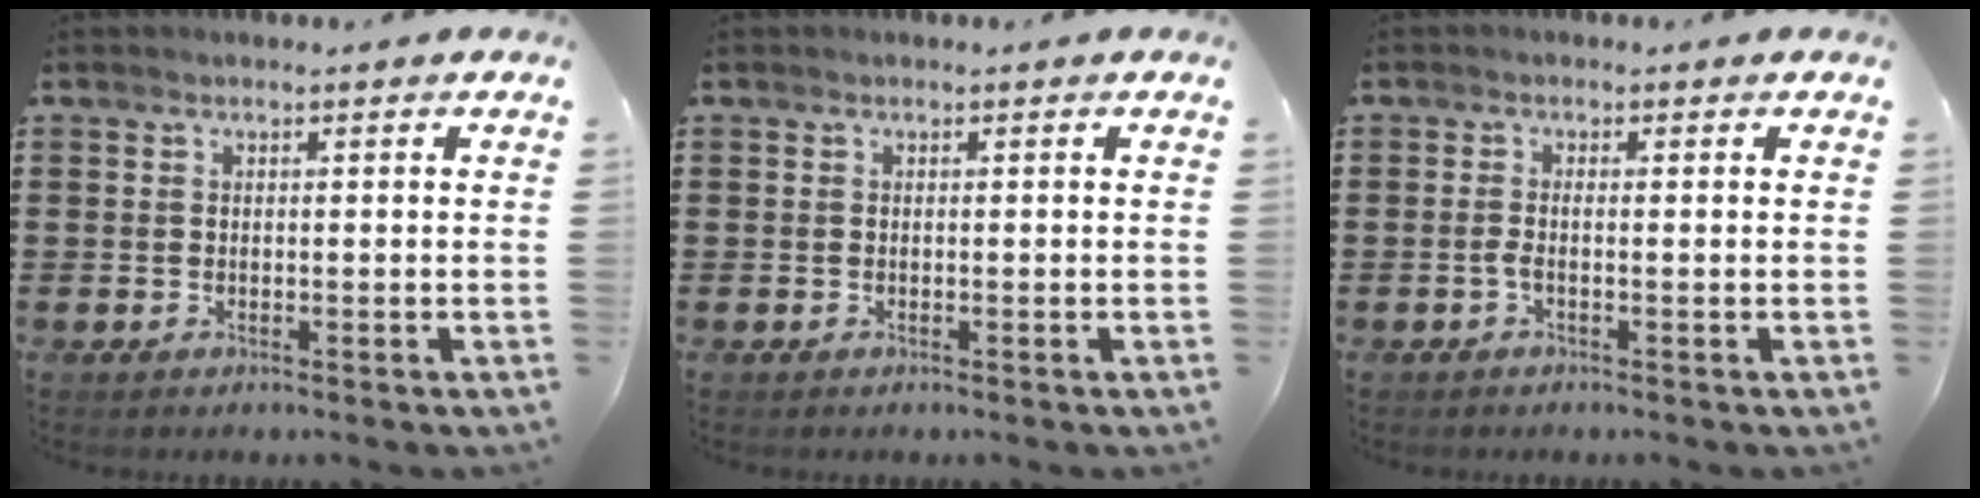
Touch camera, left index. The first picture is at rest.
{"total": 0.0}
{"total": 1.2, "force": [-0.5, 0.0, 1.1], "torque": [-0.022, -0.002, -0.008]}